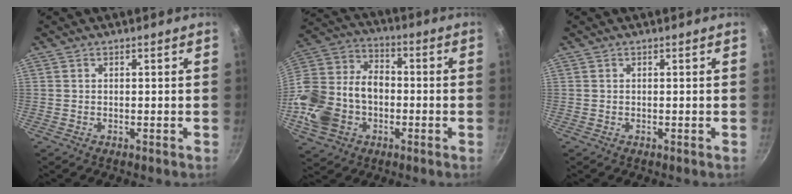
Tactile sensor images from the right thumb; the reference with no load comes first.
{"total": 20.0, "force": [-4.3, 14.8, 12.7], "torque": [-0.252, 0.051, -0.078]}
{"total": 0.0}